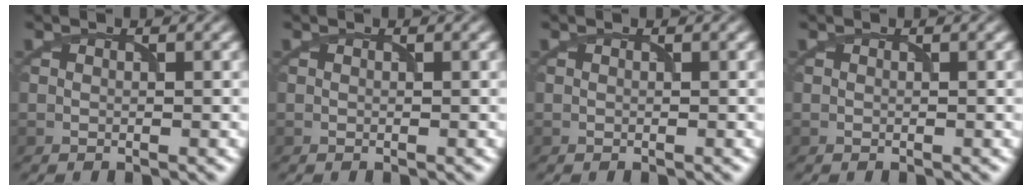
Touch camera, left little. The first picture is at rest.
{"total": 0.0}
{"total": 0.0}
{"total": 0.0}